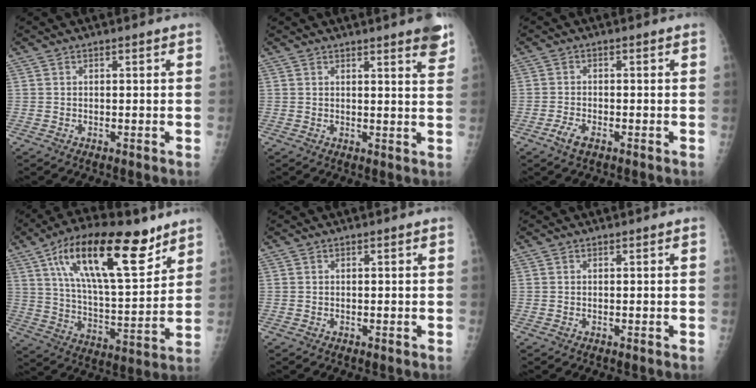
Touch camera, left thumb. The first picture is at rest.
{"total": 5.4, "force": [3.7, 0.6, 3.9], "torque": [-0.037, -0.017, 0.037]}
{"total": 3.0, "force": [-1.8, 1.2, 2.1], "torque": [-0.047, 0.008, -0.034]}
{"total": 23.6, "force": [12.7, 8.7, 17.8], "torque": [-0.273, -0.039, 0.218]}
{"total": 0.0}
{"total": 0.0}